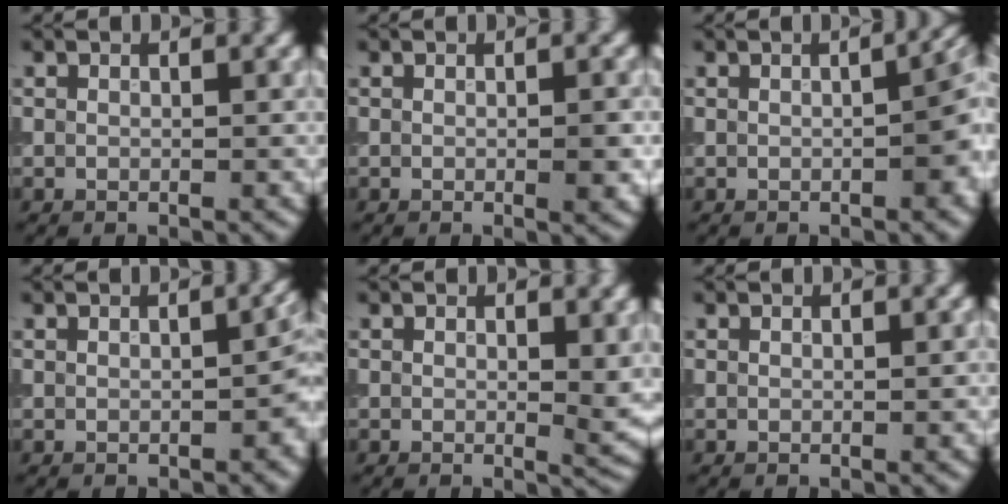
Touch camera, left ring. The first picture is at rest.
{"total": 1.6, "force": [-0.1, 0.3, 1.5], "torque": [-0.021, -0.003, -0.001]}
{"total": 5.2, "force": [-0.4, 1.9, 4.8], "torque": [-0.041, 0.002, 0.001]}
{"total": 2.8, "force": [-0.4, 1.3, 2.5], "torque": [-0.024, 0.000, -0.004]}
{"total": 1.7, "force": [0.3, 0.6, 1.6], "torque": [-0.015, -0.006, 0.004]}
{"total": 0.0}